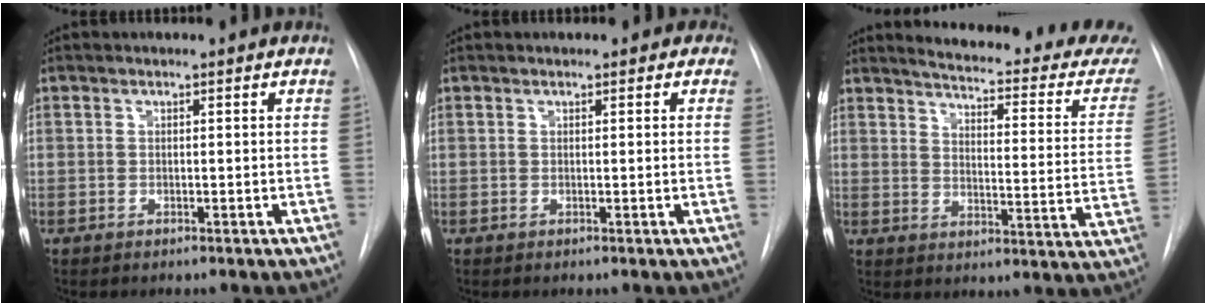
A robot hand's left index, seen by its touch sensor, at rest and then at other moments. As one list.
[{"total": 1.8, "force": [1.3, 1.2, 0.3], "torque": [0.016, 0.000, 0.005]}, {"total": 24.1, "force": [22.4, 2.3, 8.5], "torque": [-0.109, -0.100, 0.254]}]